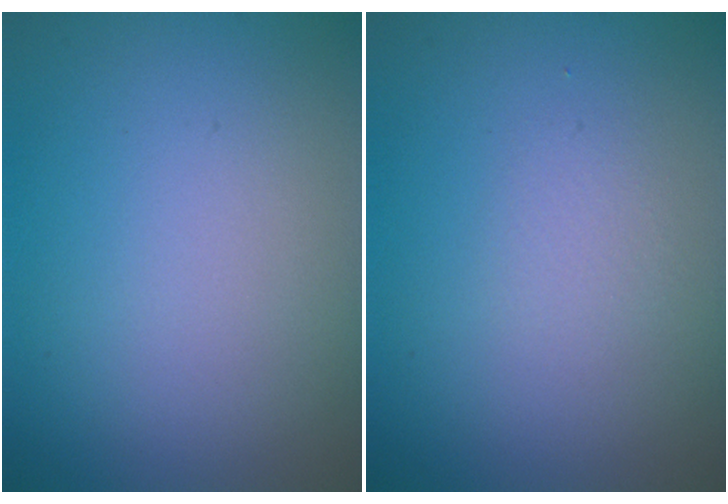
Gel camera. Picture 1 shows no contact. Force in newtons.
{"total": 0.7, "press": 0.7, "slide": 0.0}